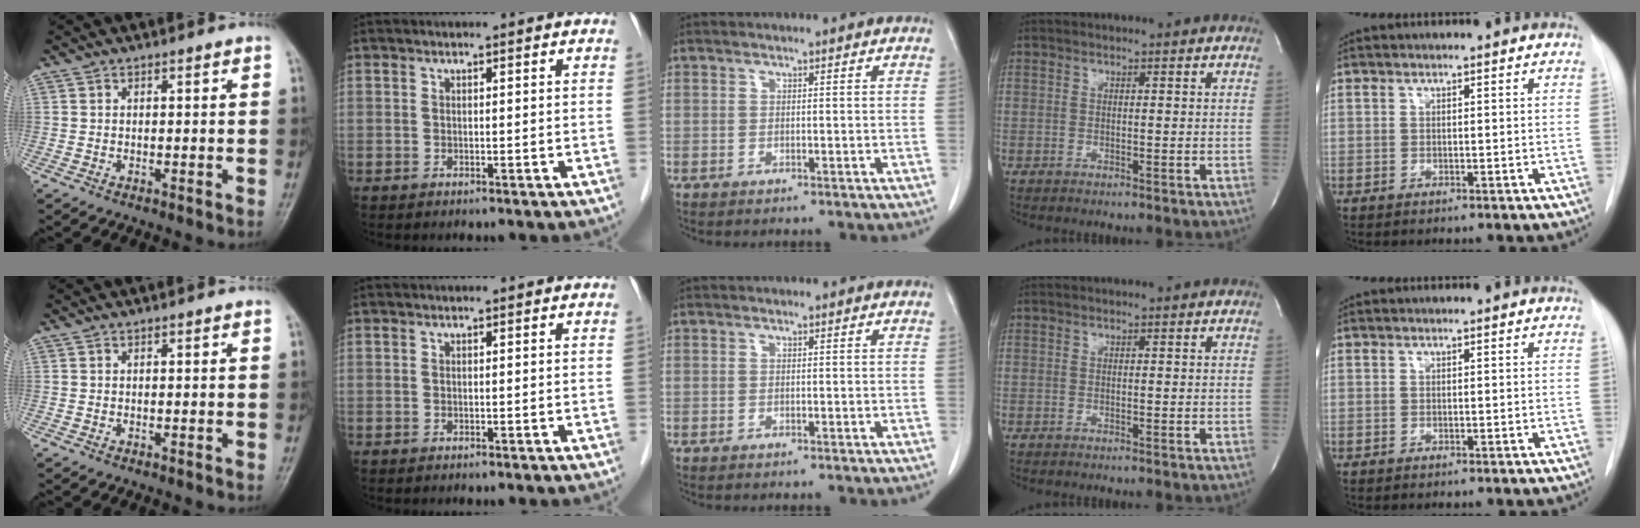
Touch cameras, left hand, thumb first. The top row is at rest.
{}